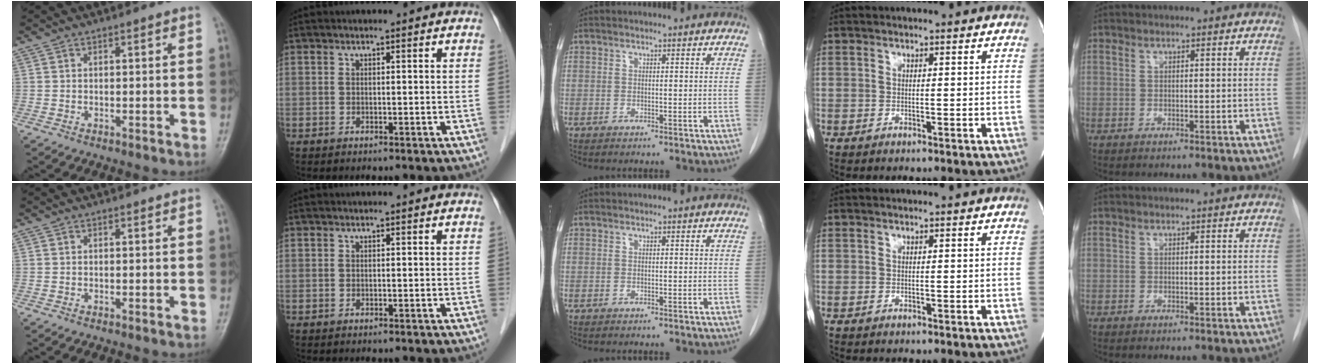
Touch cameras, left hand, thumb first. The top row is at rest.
{}